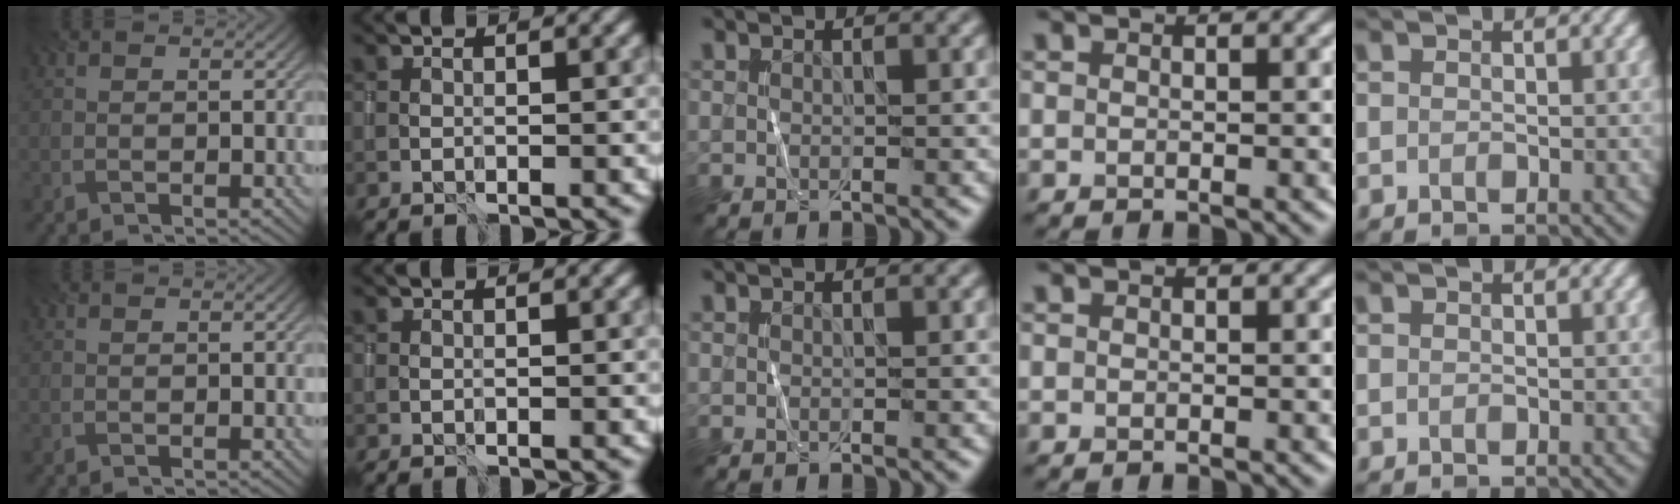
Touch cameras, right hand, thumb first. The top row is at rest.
{}